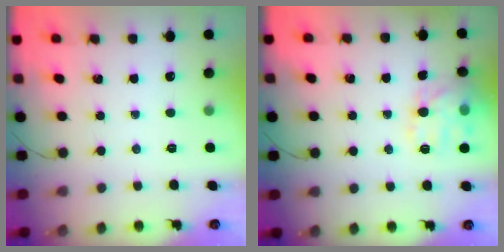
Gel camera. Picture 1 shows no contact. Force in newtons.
{"total": 13.9, "press": 13.9, "slide": 0.5}